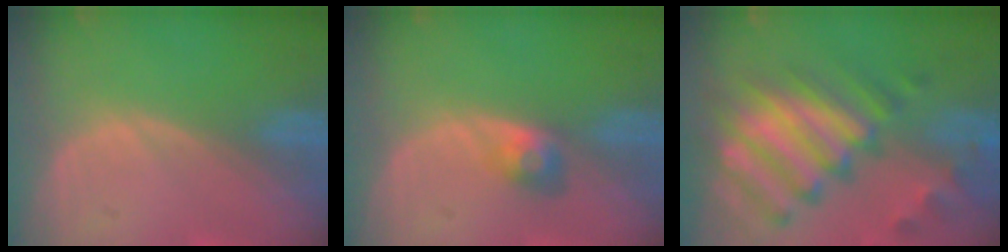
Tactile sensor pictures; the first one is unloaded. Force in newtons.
{"total": 3.0, "press": 2.5, "slide": 1.5}
{"total": 12.5, "press": 10.8, "slide": 6.3}